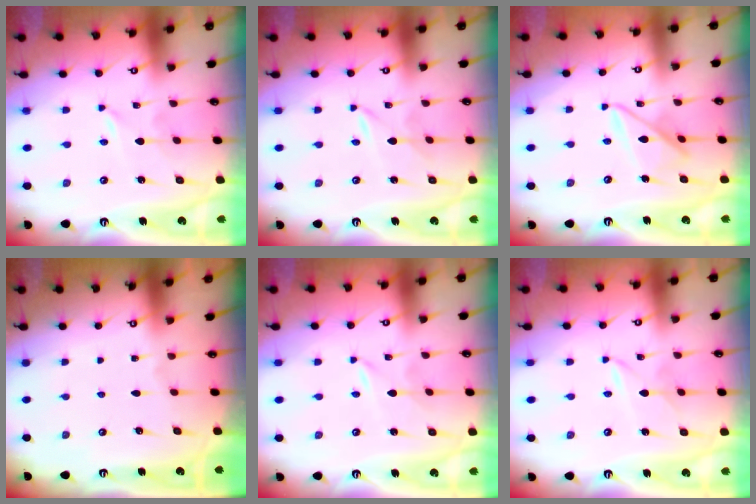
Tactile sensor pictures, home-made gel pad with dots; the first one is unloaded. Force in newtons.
{"total": 0.7, "press": 0.7, "slide": 0.1}
{"total": 10.4, "press": 10.3, "slide": 0.9}
{"total": 0.0}
{"total": 0.0}
{"total": 2.5, "press": 2.4, "slide": 0.4}